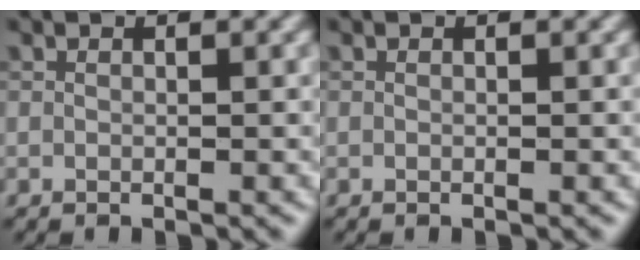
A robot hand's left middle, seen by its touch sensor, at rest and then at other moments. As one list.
[{"total": 0.0}]